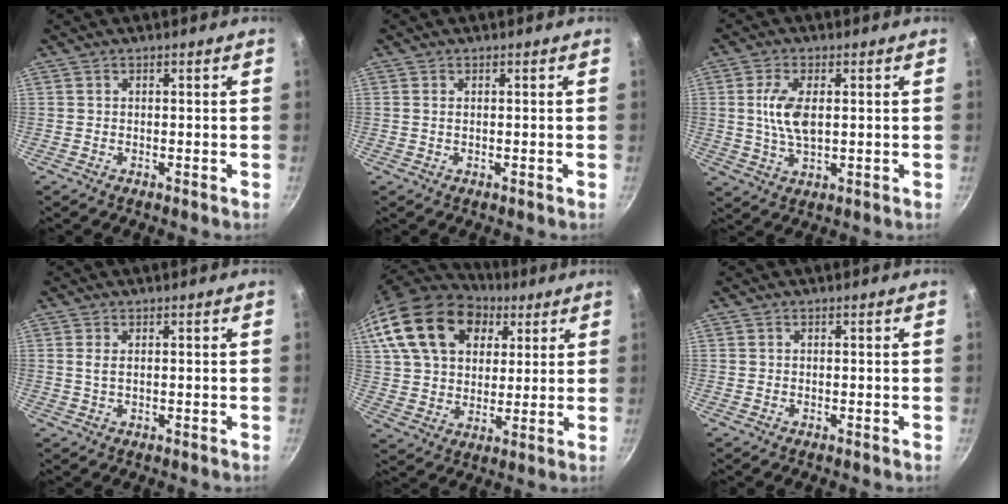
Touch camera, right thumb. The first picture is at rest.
{"total": 0.8, "force": [0.2, 0.4, 0.6], "torque": [-0.012, 0.000, 0.003]}
{"total": 7.7, "force": [1.1, 3.7, 6.7], "torque": [-0.129, -0.002, 0.023]}
{"total": 1.6, "force": [0.4, 0.7, 1.4], "torque": [-0.028, -0.002, 0.009]}
{"total": 24.3, "force": [10.2, 16.7, 14.4], "torque": [-0.260, 0.004, 0.181]}
{"total": 0.0}